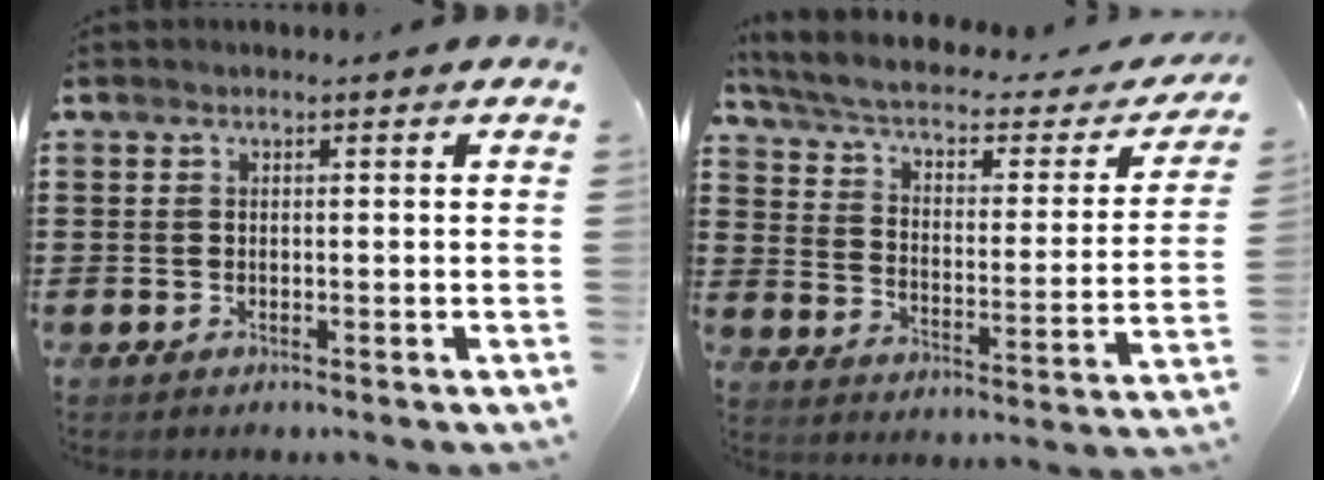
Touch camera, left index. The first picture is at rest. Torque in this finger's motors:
{"motor_torque": [2.14, 0.00, 0.40, 0.16]}